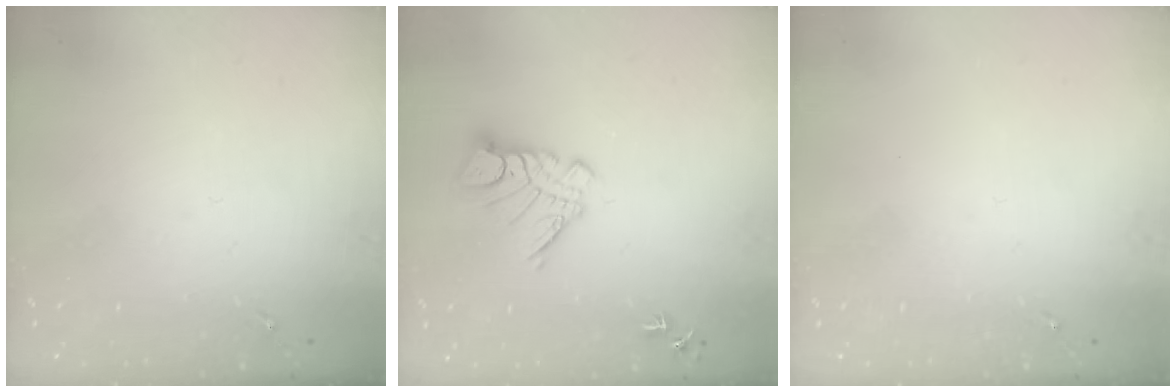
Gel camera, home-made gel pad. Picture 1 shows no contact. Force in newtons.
{"total": 10.5, "press": 10.4, "slide": 1.0}
{"total": 0.0}